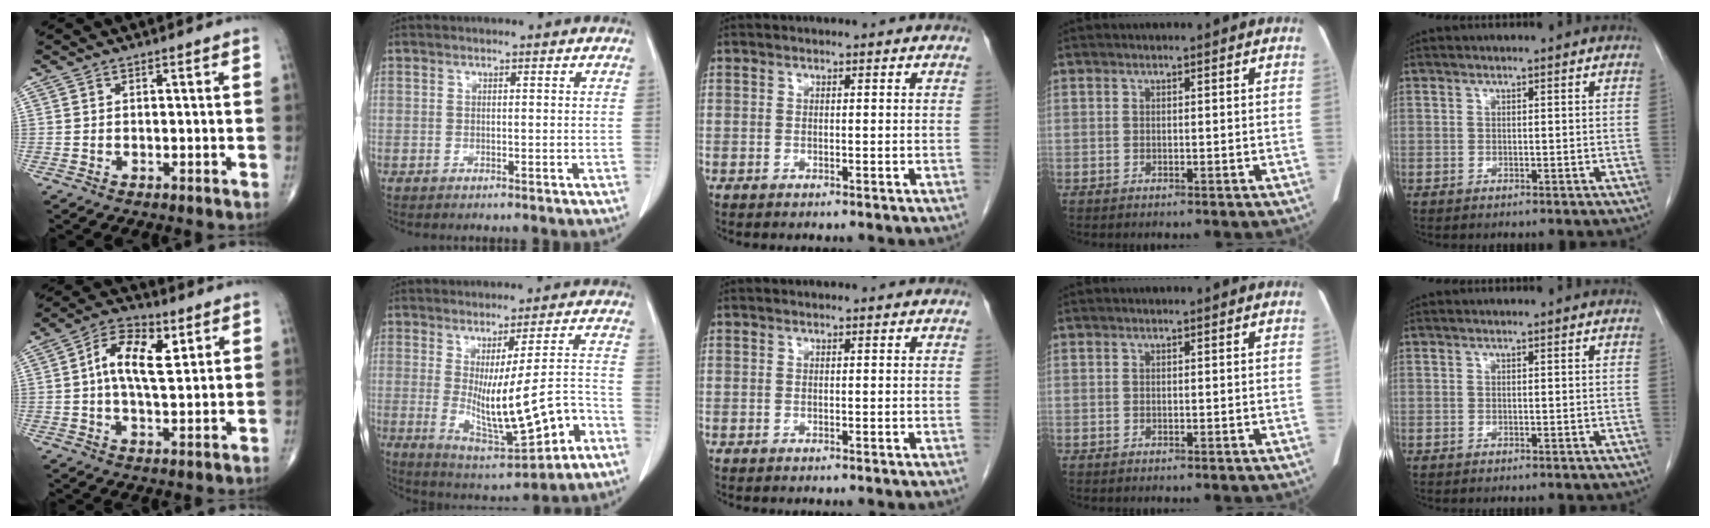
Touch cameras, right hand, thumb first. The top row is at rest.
{"thumb": {"total": 10.1, "force": [2.6, 5.0, 8.4], "torque": [-0.132, 0.005, 0.038]}, "index": {"total": 13.6, "force": [-3.4, 2.3, 13.0], "torque": [-0.199, -0.014, -0.032]}}